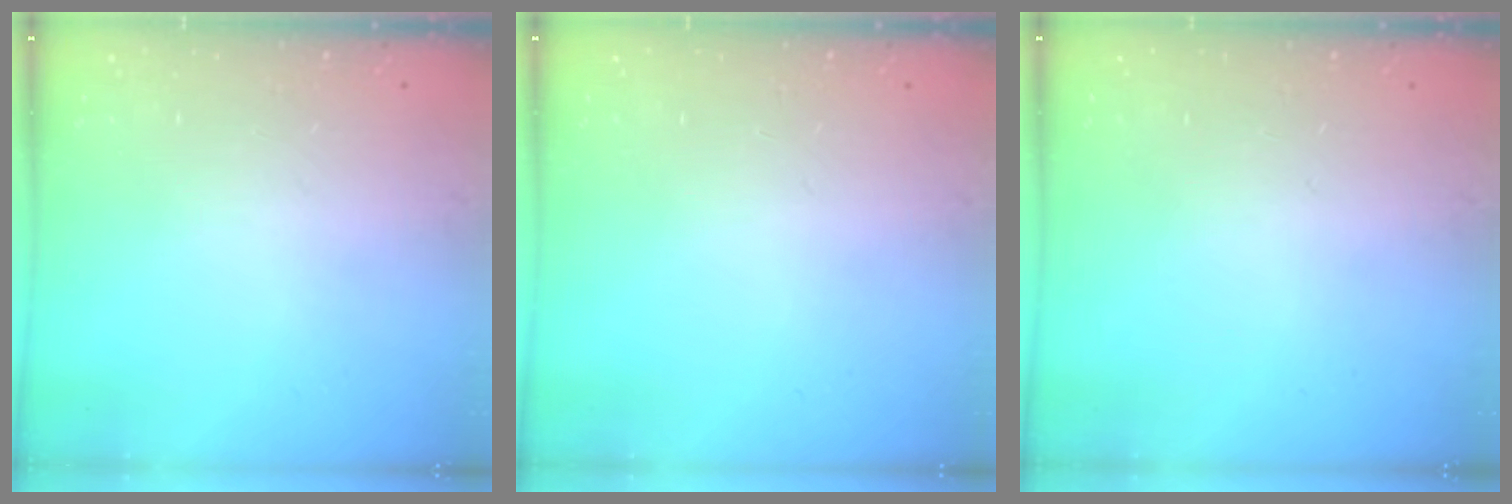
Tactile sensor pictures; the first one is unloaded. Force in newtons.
{"total": 0.0}
{"total": 0.0}